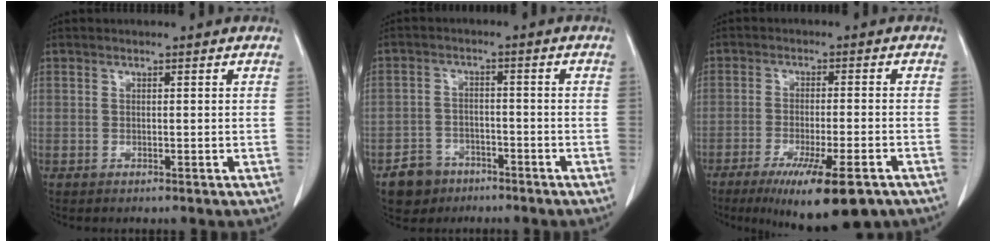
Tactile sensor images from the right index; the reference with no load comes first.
{"total": 5.3, "force": [-3.4, 4.0, 0.6], "torque": [-0.007, 0.011, -0.052]}
{"total": 13.6, "force": [-9.0, 2.0, 10.0], "torque": [-0.136, -0.028, -0.132]}